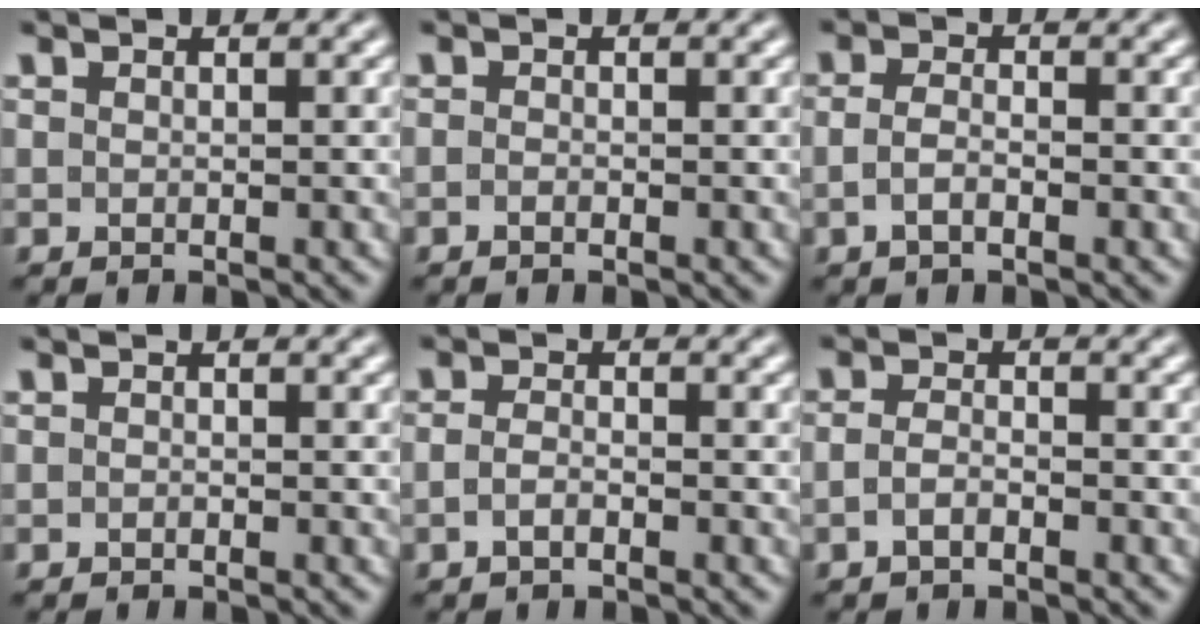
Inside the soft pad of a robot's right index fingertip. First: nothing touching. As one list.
[{"total": 0.9, "force": [-0.7, -0.6, 0.1], "torque": [0.001, -0.005, -0.010]}, {"total": 1.8, "force": [-1.0, 0.5, 1.5], "torque": [-0.028, -0.009, -0.012]}, {"total": 0.5, "force": [-0.3, -0.4, 0.0], "torque": [0.001, -0.003, -0.004]}, {"total": 1.3, "force": [-1.0, 0.0, 0.8], "torque": [-0.015, -0.008, -0.015]}, {"total": 1.6, "force": [-1.2, 0.2, 0.9], "torque": [-0.017, -0.008, -0.019]}]